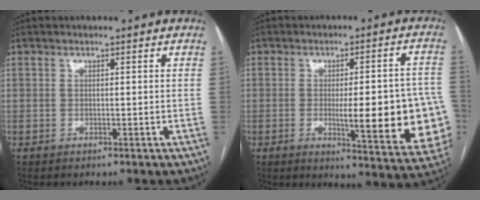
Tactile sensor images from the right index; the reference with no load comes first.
{"total": 17.1, "force": [-3.0, 3.3, 16.5], "torque": [-0.133, 0.014, -0.020]}